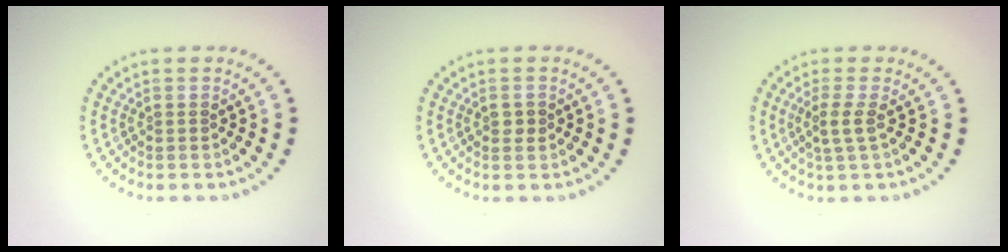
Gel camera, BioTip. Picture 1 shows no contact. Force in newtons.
{"total": 1.0, "press": 1.0, "slide": 0.1}
{"total": 1.8, "press": 1.4, "slide": 1.1}